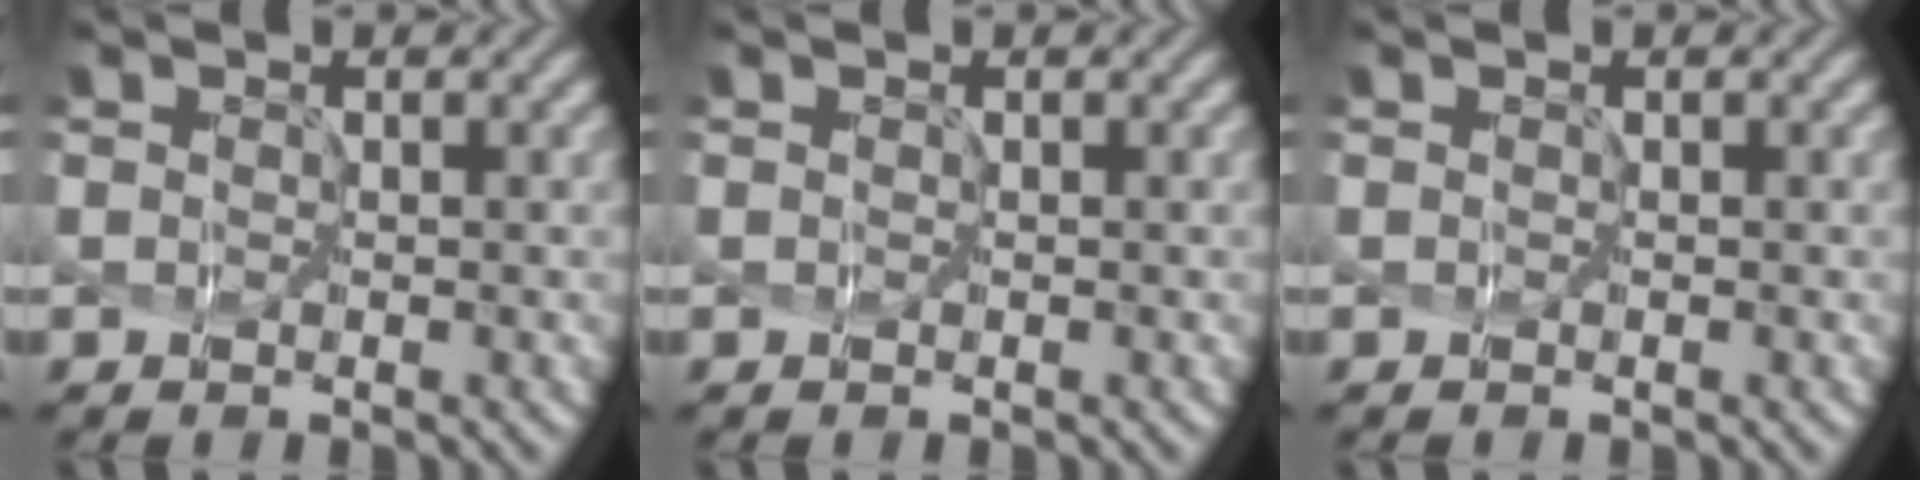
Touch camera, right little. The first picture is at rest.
{"total": 0.0}
{"total": 0.0}